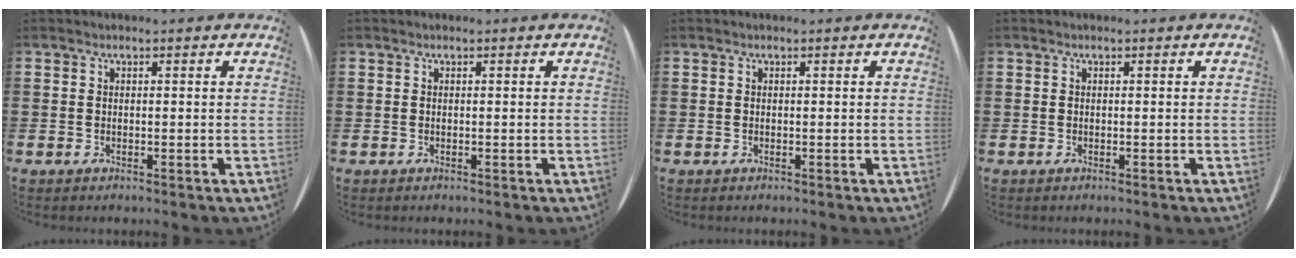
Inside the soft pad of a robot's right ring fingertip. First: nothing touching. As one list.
[{"total": 0.0}, {"total": 0.0}, {"total": 0.0}]